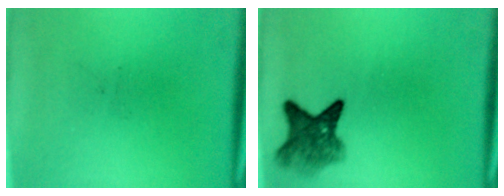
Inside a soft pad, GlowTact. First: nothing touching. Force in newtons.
{"total": 5.5}